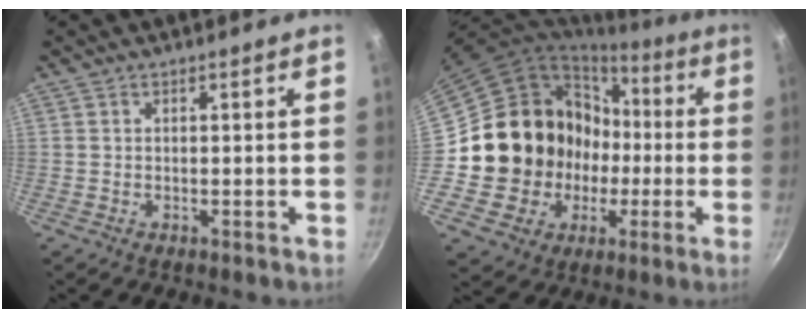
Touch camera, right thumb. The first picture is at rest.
{"total": 17.8, "force": [-0.7, 16.8, 5.9], "torque": [-0.069, 0.044, 0.009]}